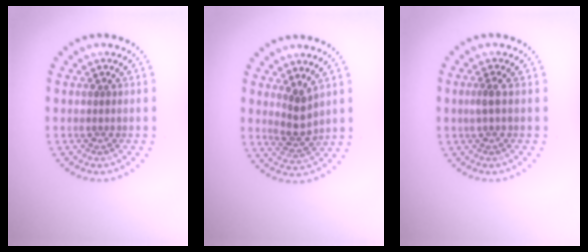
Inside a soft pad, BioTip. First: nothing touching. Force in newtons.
{"total": 2.3, "press": 1.9, "slide": 1.2}
{"total": 1.0, "press": 0.8, "slide": 0.6}